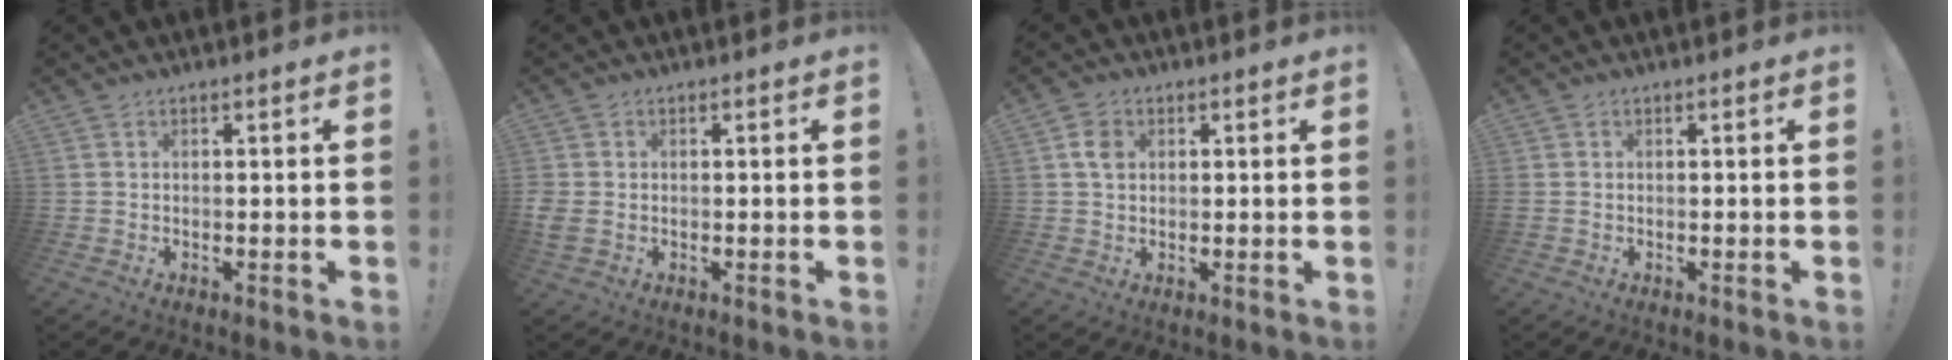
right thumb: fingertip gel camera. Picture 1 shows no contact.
{"total": 3.0, "force": [-0.1, 2.3, 2.0], "torque": [-0.040, -0.006, -0.003]}
{"total": 4.5, "force": [1.2, 3.6, 2.4], "torque": [-0.034, 0.003, 0.022]}
{"total": 0.7, "force": [-0.3, 0.7, 0.3], "torque": [-0.005, 0.003, -0.004]}